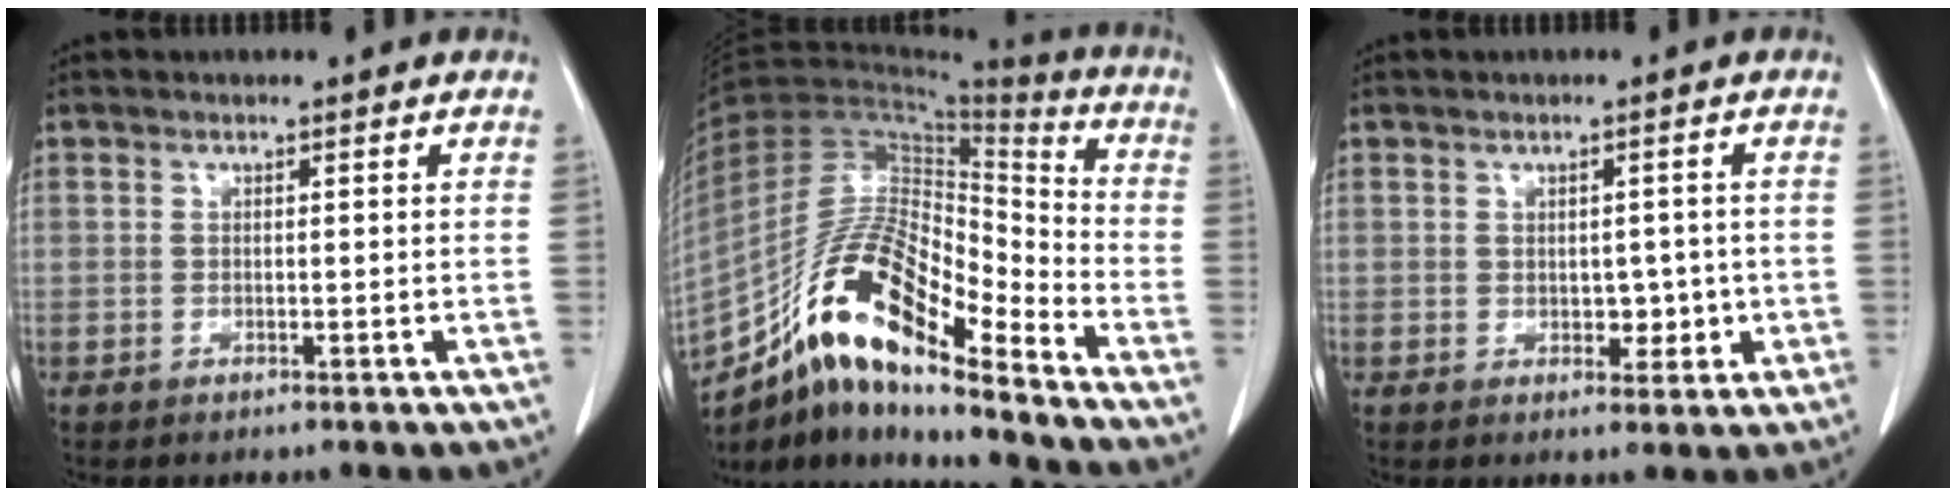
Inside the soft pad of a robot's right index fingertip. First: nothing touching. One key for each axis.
{"total": 19.2, "fx": -12.6, "fy": 4.7, "fz": 13.6, "tx": -0.266, "ty": 0.022, "tz": -0.225}
{"total": 3.2, "fx": -0.4, "fy": 2.2, "fz": 2.2, "tx": -0.020, "ty": 0.005, "tz": 0.000}